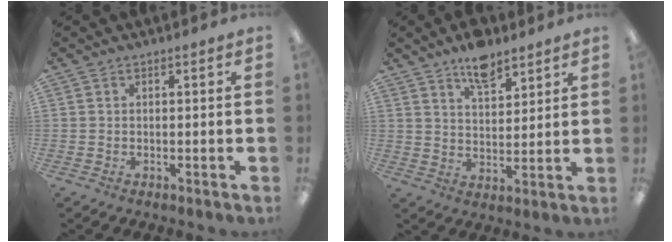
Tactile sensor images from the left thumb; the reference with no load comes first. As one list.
[{"total": 4.6, "force": [3.5, 2.0, 2.4], "torque": [-0.029, -0.017, 0.058]}]